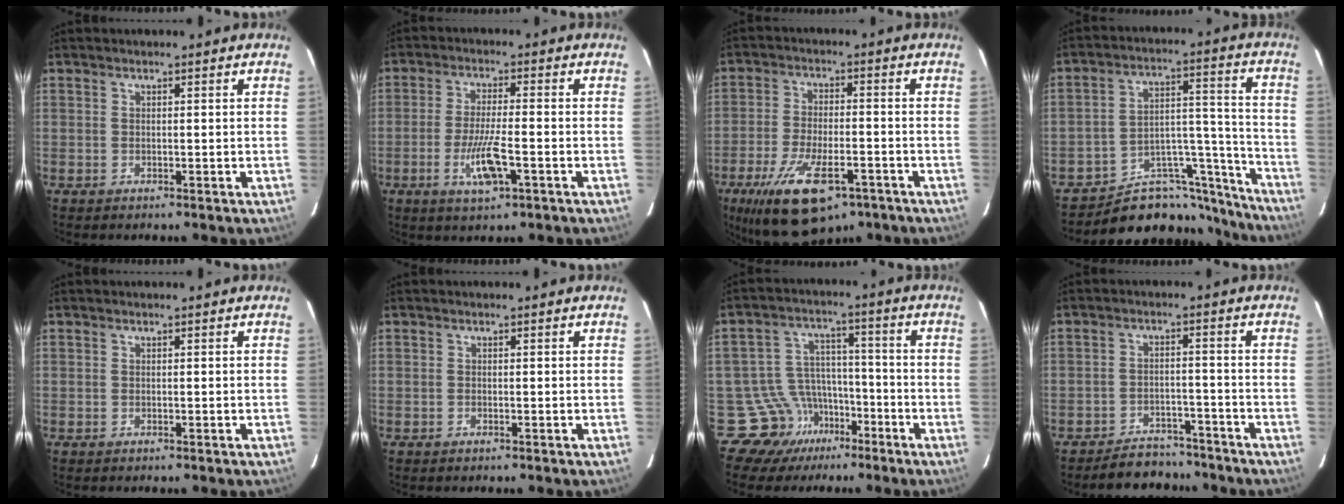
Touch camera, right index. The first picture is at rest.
{"total": 6.9, "force": [-2.6, 0.9, 6.3], "torque": [-0.123, -0.011, -0.045]}
{"total": 13.8, "force": [-8.1, 5.1, 9.9], "torque": [-0.189, -0.017, -0.129]}
{"total": 17.3, "force": [-16.0, 5.8, 3.0], "torque": [-0.015, 0.073, -0.228]}
{"total": 0.0}
{"total": 0.0}
{"total": 10.5, "force": [-5.7, 8.9, 0.4], "torque": [-0.007, 0.061, -0.078]}
{"total": 6.8, "force": [-6.2, 2.8, 0.3], "torque": [0.005, 0.012, -0.098]}